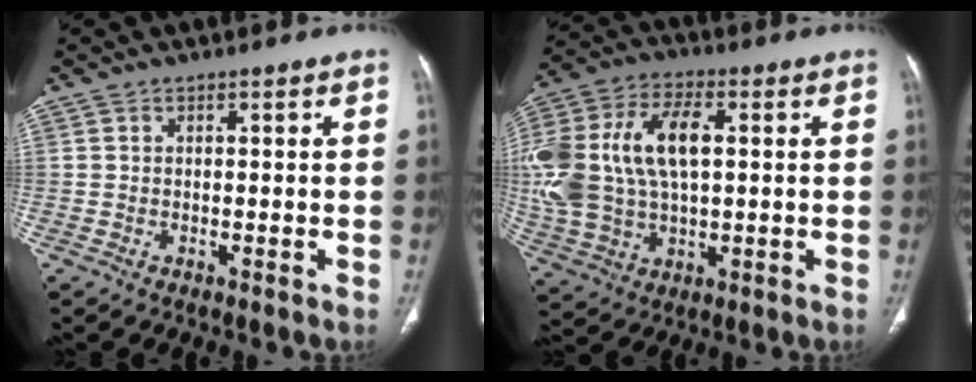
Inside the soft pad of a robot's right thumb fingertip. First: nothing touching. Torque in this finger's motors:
{"motor_torque": [2.47, 2.54, 2.14, 0.13, 0.78]}